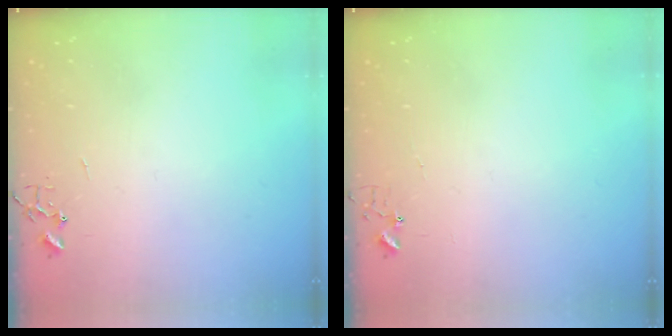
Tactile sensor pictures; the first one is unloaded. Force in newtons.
{"total": 3.6, "press": 3.6, "slide": 0.3}